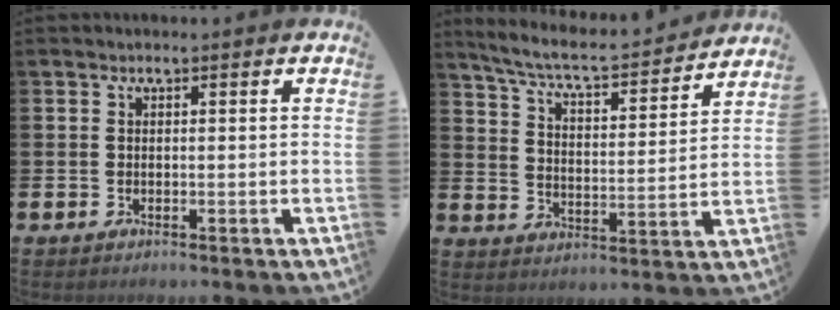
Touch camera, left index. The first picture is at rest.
{"total": 6.8, "force": [6.3, 1.0, 2.5], "torque": [-0.078, -0.046, 0.103]}